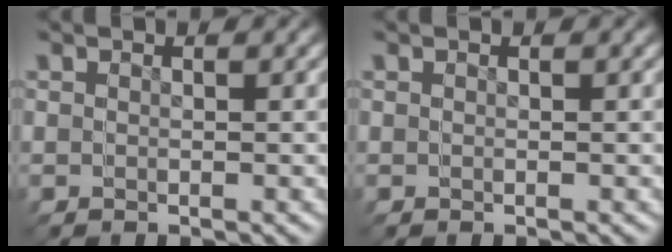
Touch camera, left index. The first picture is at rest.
{"total": 0.0}